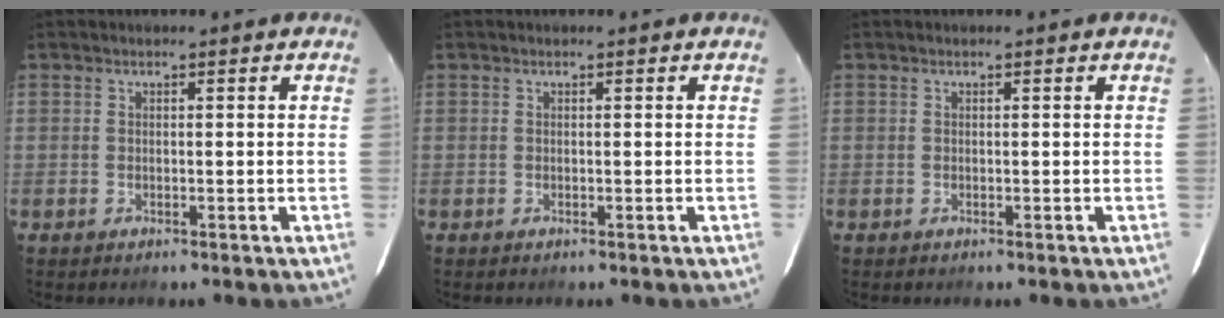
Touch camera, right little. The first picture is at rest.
{"total": 0.0}
{"total": 0.0}